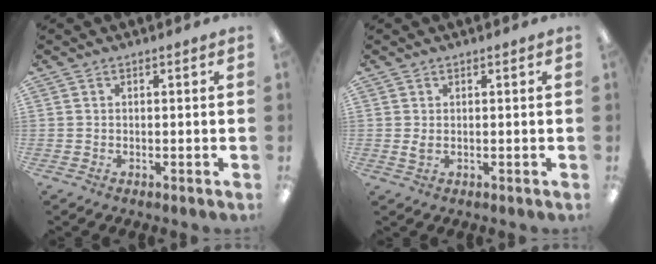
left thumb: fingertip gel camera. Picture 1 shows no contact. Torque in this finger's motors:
{"motor_torque": [-0.11, -0.09, -0.10, 0.02, 0.03]}